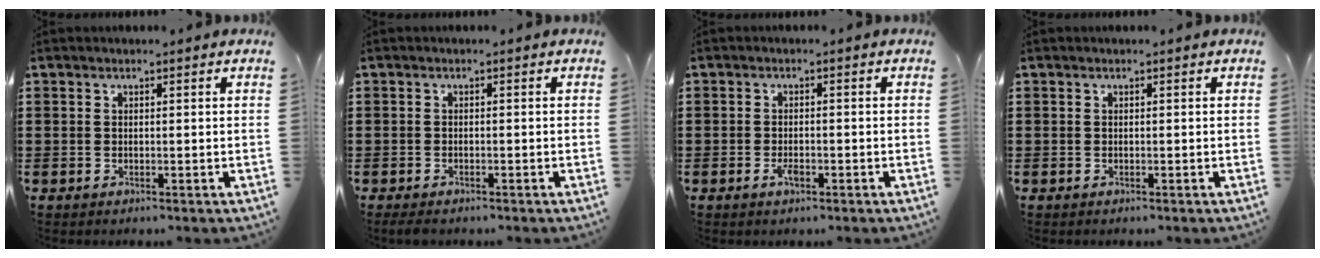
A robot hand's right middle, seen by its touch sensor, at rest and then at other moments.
{"total": 0.9, "force": [-0.7, 0.3, 0.4], "torque": [-0.010, -0.004, -0.014]}
{"total": 1.9, "force": [-0.9, 0.7, 1.5], "torque": [-0.037, -0.003, -0.020]}
{"total": 0.0}